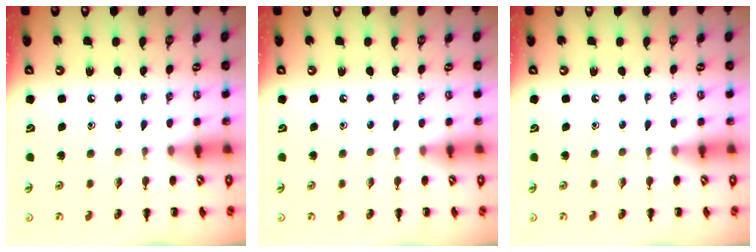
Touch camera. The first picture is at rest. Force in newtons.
{"total": 0.0}
{"total": 0.0}